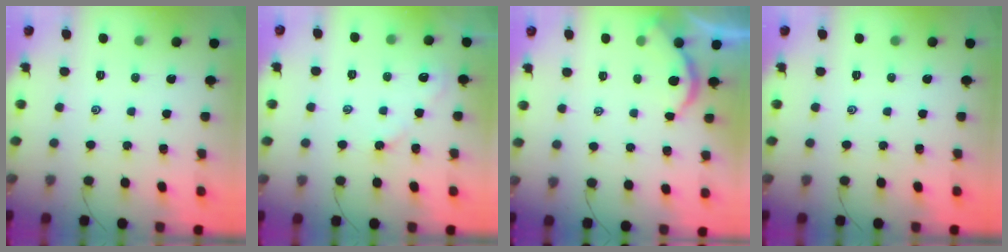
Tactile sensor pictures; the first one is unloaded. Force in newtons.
{"total": 3.3, "press": 3.3, "slide": 0.4}
{"total": 1.9, "press": 1.9, "slide": 0.4}
{"total": 0.0}